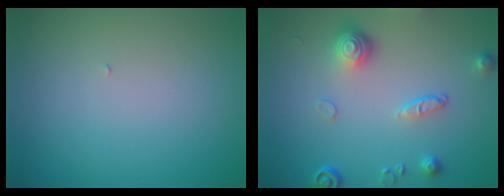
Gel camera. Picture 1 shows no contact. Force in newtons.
{"total": 4.2, "press": 3.2, "slide": 2.7}